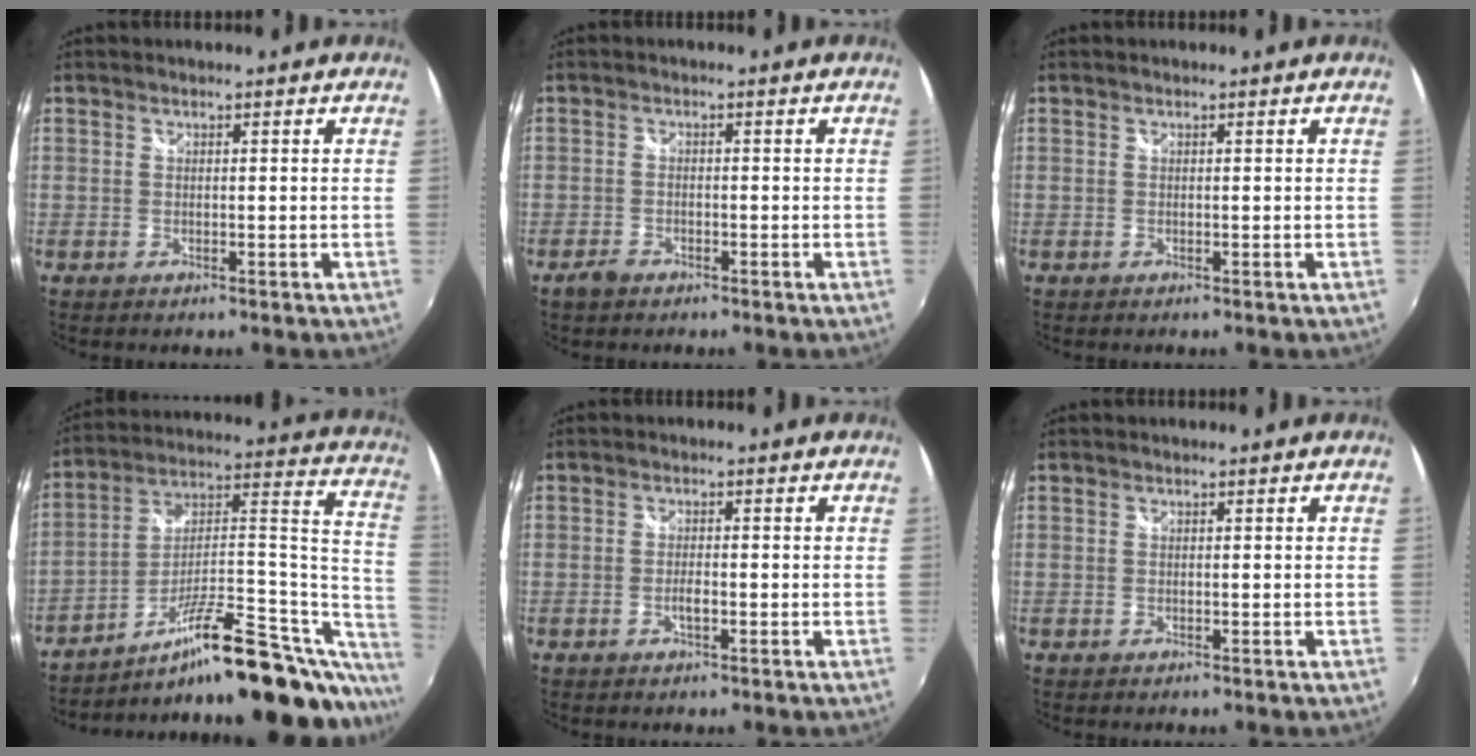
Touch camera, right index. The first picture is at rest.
{"total": 2.7, "force": [-2.0, 1.4, 1.1], "torque": [-0.030, -0.001, -0.039]}
{"total": 0.0}
{"total": 29.6, "force": [-19.2, 8.1, 21.1], "torque": [-0.252, 0.024, -0.283]}
{"total": 1.8, "force": [-0.8, 0.5, 1.6], "torque": [-0.034, 0.000, -0.014]}
{"total": 0.0}